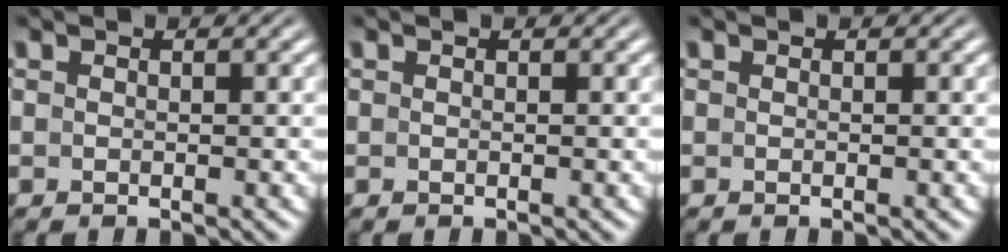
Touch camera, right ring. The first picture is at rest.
{"total": 0.0}
{"total": 0.0}